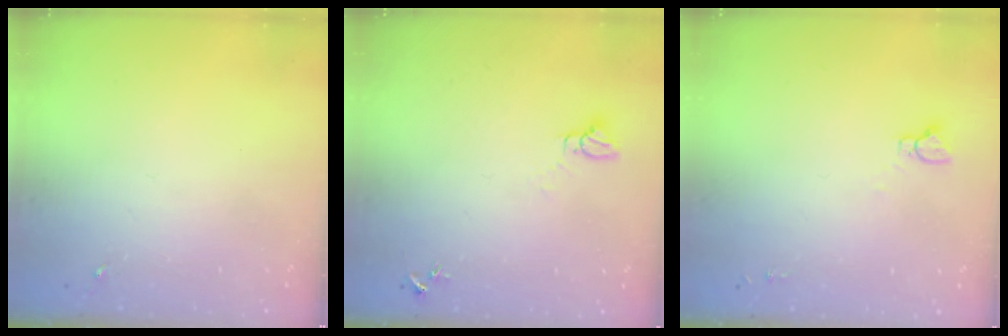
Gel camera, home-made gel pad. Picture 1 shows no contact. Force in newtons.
{"total": 2.8, "press": 2.8, "slide": 0.1}
{"total": 2.9, "press": 2.9, "slide": 0.2}